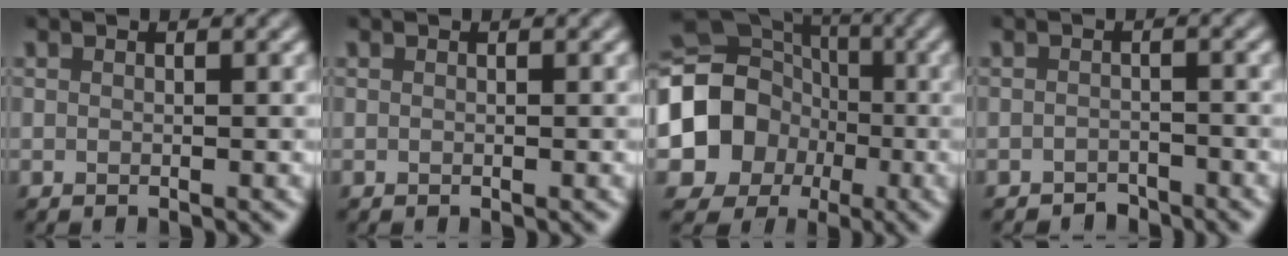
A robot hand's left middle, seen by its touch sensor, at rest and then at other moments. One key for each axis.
{"total": 0.0}
{"total": 11.0, "fx": -1.9, "fy": 9.6, "fz": 5.1, "tx": -0.085, "ty": -0.017, "tz": -0.054}
{"total": 1.3, "fx": -1.2, "fy": 0.5, "fz": 0.0, "tx": 0.004, "ty": 0.003, "tz": -0.023}